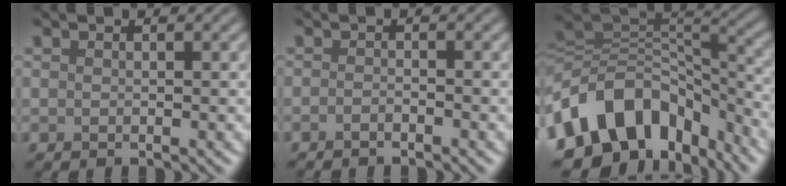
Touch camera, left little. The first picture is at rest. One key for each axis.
{"total": 0.8, "fx": -0.8, "fy": 0.2, "fz": 0.3, "tx": -0.007, "ty": 0.000, "tz": -0.016}
{"total": 12.5, "fx": -5.4, "fy": 8.8, "fz": 7.0, "tx": -0.134, "ty": 0.006, "tz": -0.092}